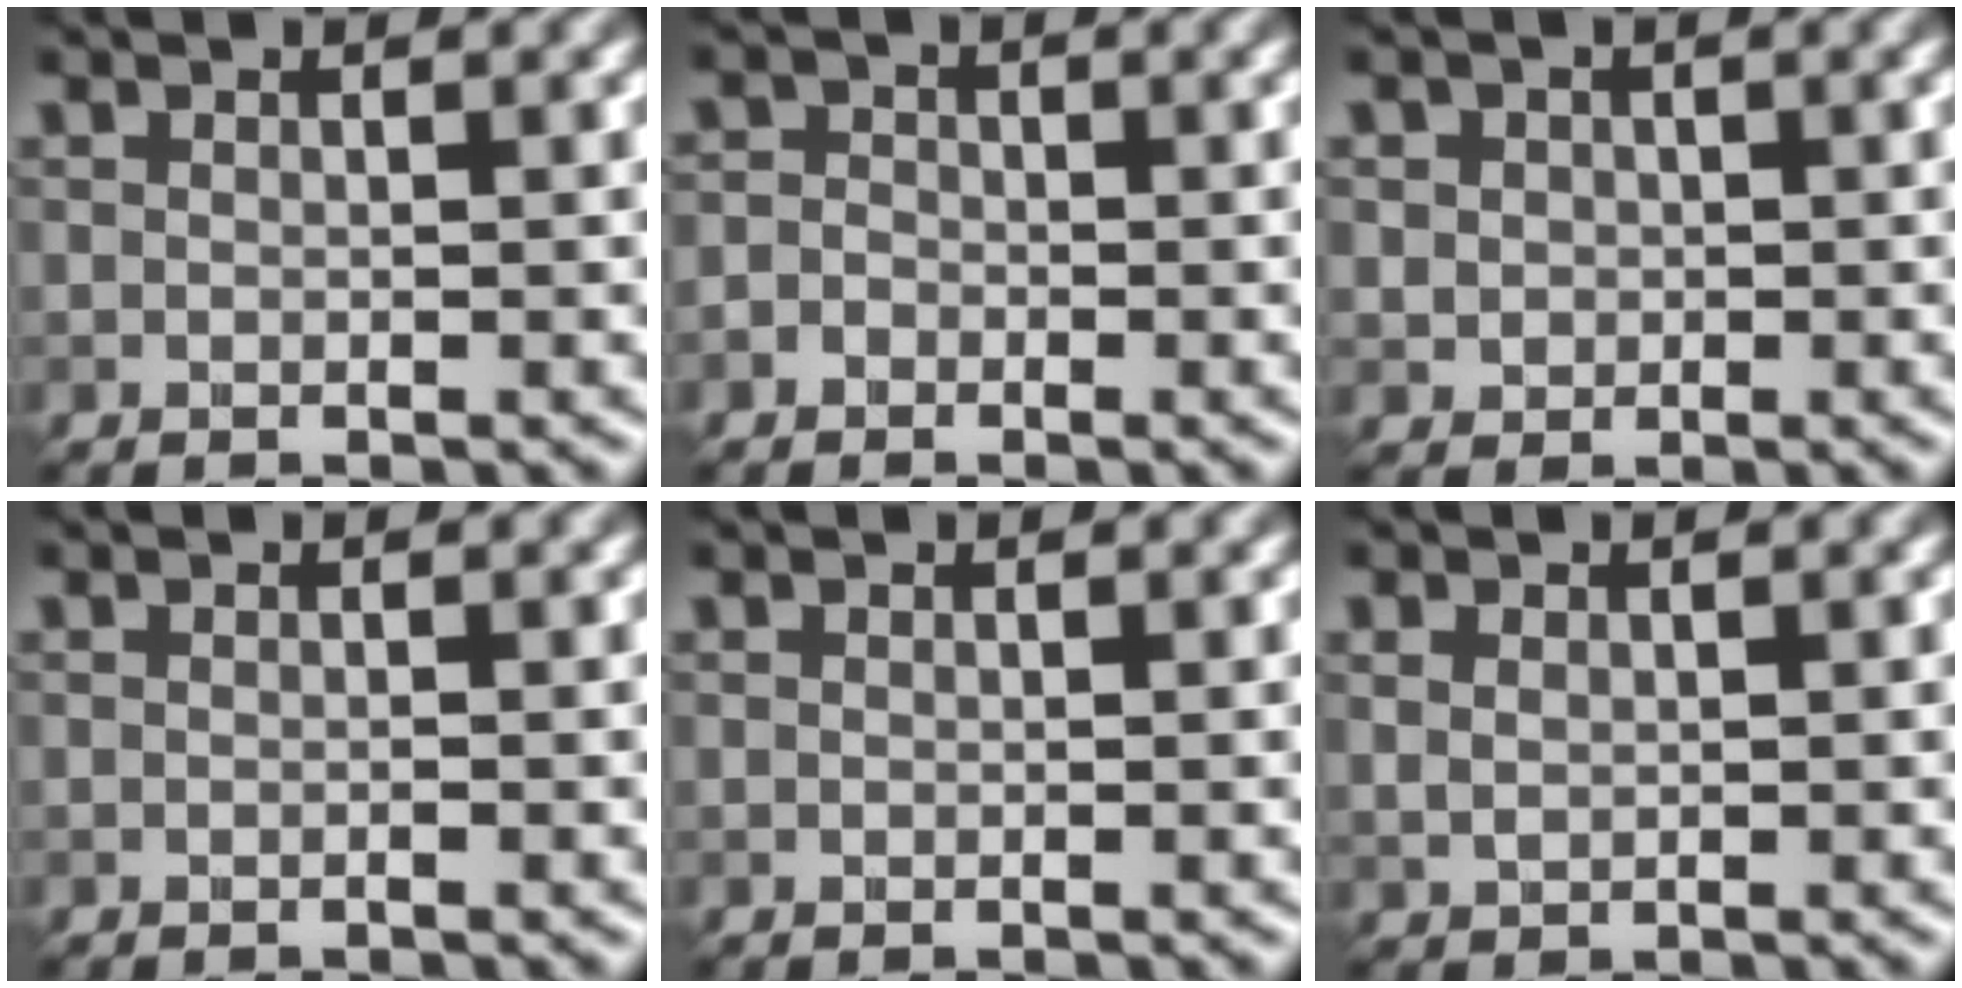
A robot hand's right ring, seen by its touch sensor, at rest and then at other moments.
{"total": 1.5, "force": [-0.6, 1.3, 0.4], "torque": [0.011, 0.007, -0.020]}
{"total": 2.4, "force": [0.6, 2.2, 0.9], "torque": [-0.008, 0.006, 0.011]}
{"total": 0.0}
{"total": 0.0}
{"total": 1.3, "force": [0.4, 0.9, 0.8], "torque": [-0.019, -0.001, 0.012]}